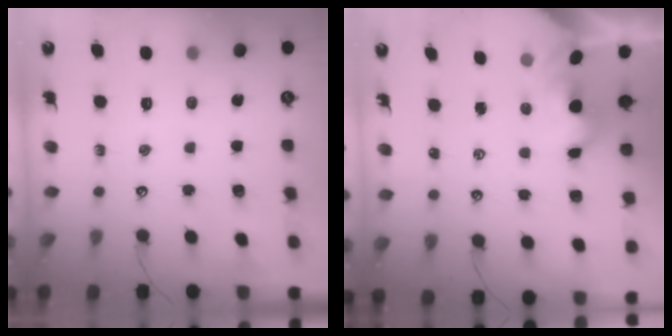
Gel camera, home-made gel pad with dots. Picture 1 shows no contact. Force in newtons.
{"total": 1.8, "press": 1.8, "slide": 0.2}